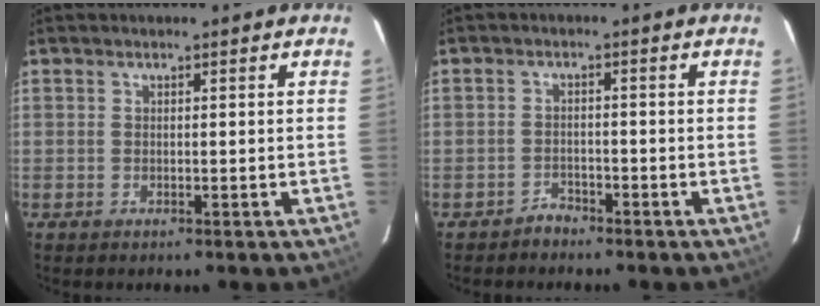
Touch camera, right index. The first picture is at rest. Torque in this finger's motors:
{"motor_torque": [0.12, -0.03, -0.16, -0.17]}